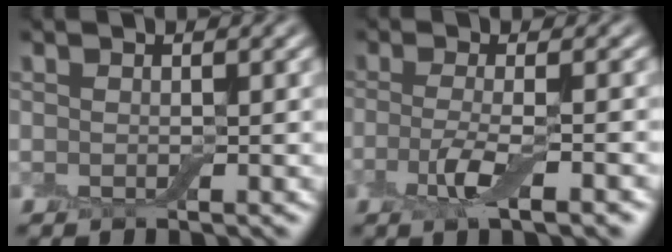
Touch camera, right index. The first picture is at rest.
{"total": 3.9, "force": [-1.4, 0.9, 3.5], "torque": [-0.074, -0.007, -0.029]}